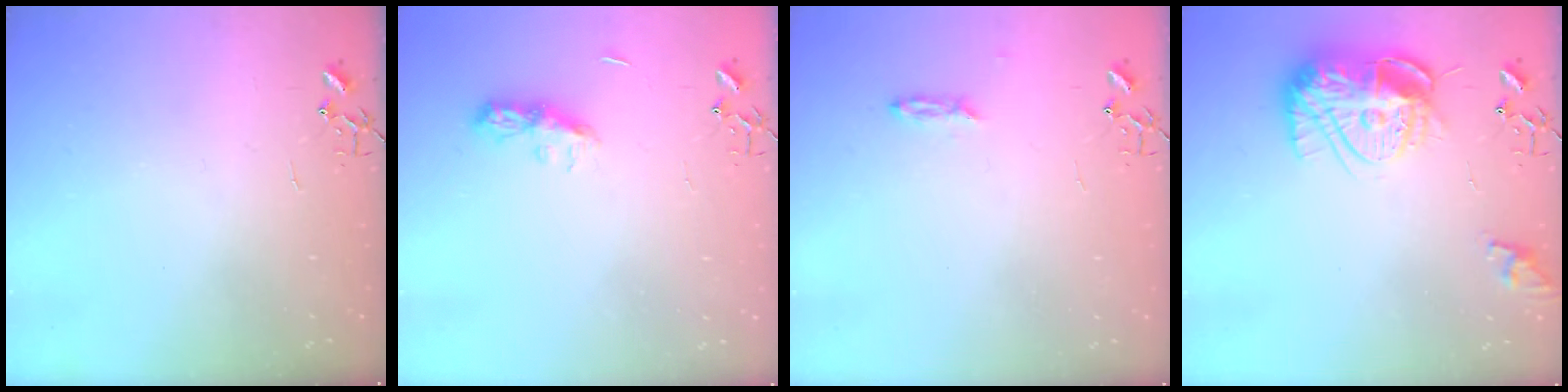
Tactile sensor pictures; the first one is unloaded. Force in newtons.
{"total": 7.8, "press": 7.8, "slide": 0.4}
{"total": 2.3, "press": 2.2, "slide": 0.4}
{"total": 15.8, "press": 15.7, "slide": 1.4}